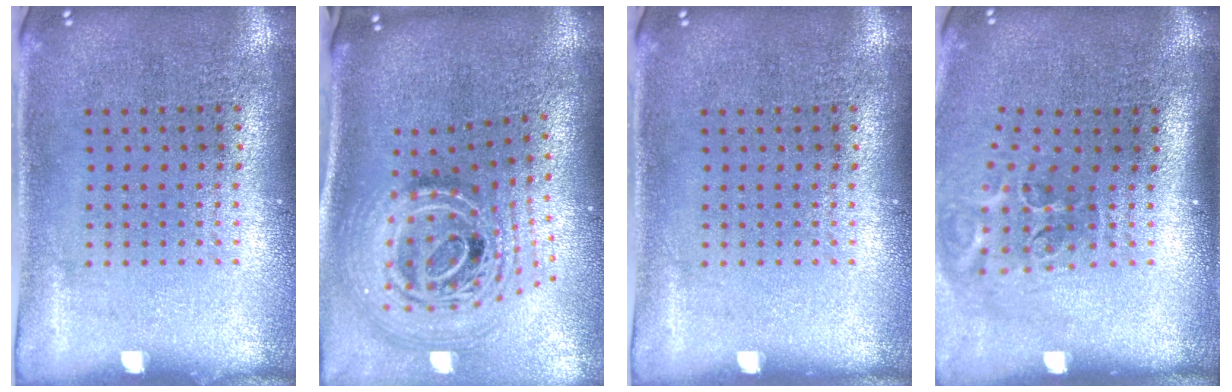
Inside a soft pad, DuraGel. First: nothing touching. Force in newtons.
{"total": 2.7, "press": 1.9, "slide": 2.0}
{"total": 0.0}
{"total": 2.0, "press": 1.2, "slide": 1.7}